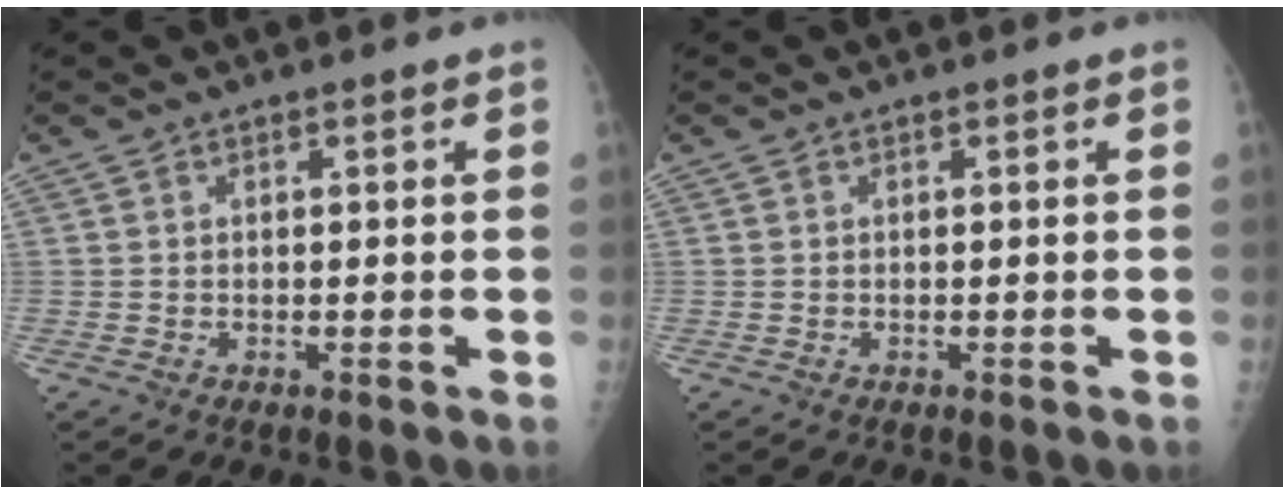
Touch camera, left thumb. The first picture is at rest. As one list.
[{"total": 0.0}]